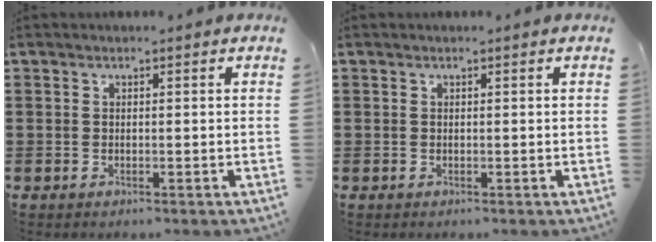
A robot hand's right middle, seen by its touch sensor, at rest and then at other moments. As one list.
[{"total": 0.0}]